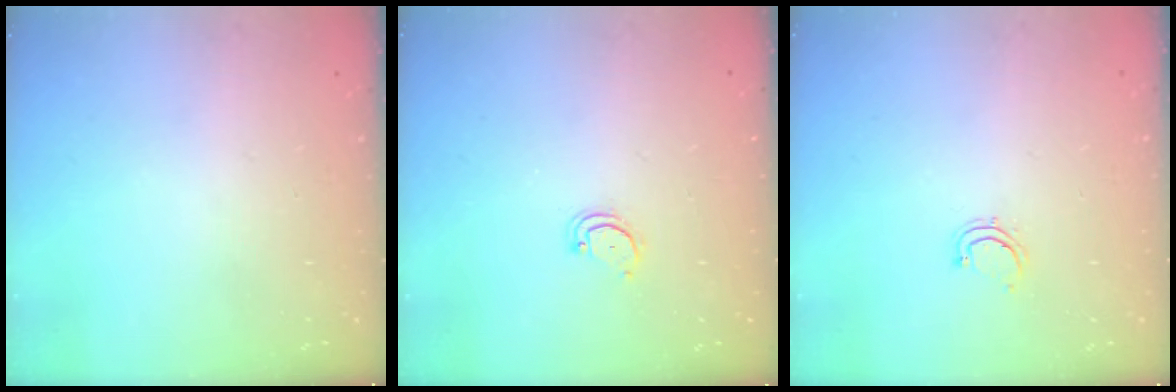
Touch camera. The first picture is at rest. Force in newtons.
{"total": 3.4, "press": 3.4, "slide": 0.2}
{"total": 3.7, "press": 3.5, "slide": 1.2}